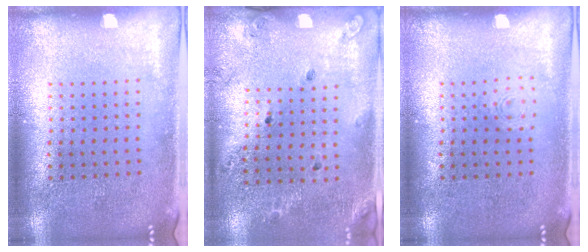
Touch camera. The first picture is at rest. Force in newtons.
{"total": 1.4, "press": 1.3, "slide": 0.7}
{"total": 0.6, "press": 0.6, "slide": 0.2}